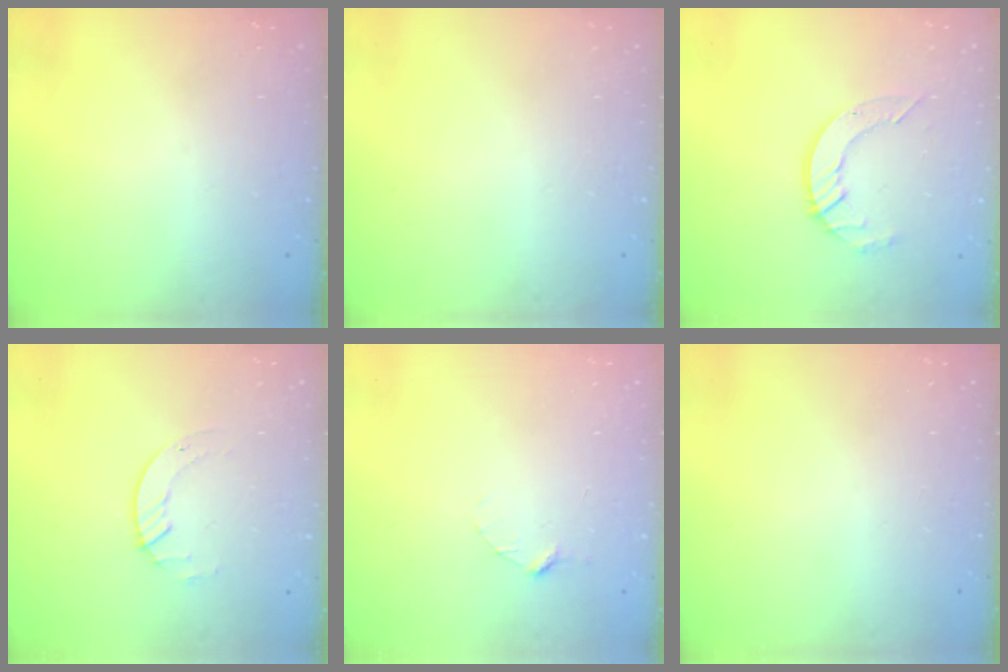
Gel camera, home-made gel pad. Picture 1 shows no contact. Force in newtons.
{"total": 0.0}
{"total": 8.7, "press": 8.6, "slide": 0.8}
{"total": 2.6, "press": 2.6, "slide": 0.3}
{"total": 2.9, "press": 2.9, "slide": 0.3}
{"total": 0.0}